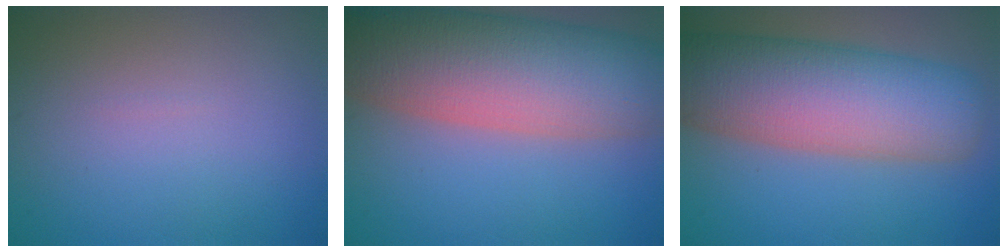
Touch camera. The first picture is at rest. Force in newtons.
{"total": 14.1, "press": 14.1, "slide": 0.7}
{"total": 12.0, "press": 12.0, "slide": 0.6}